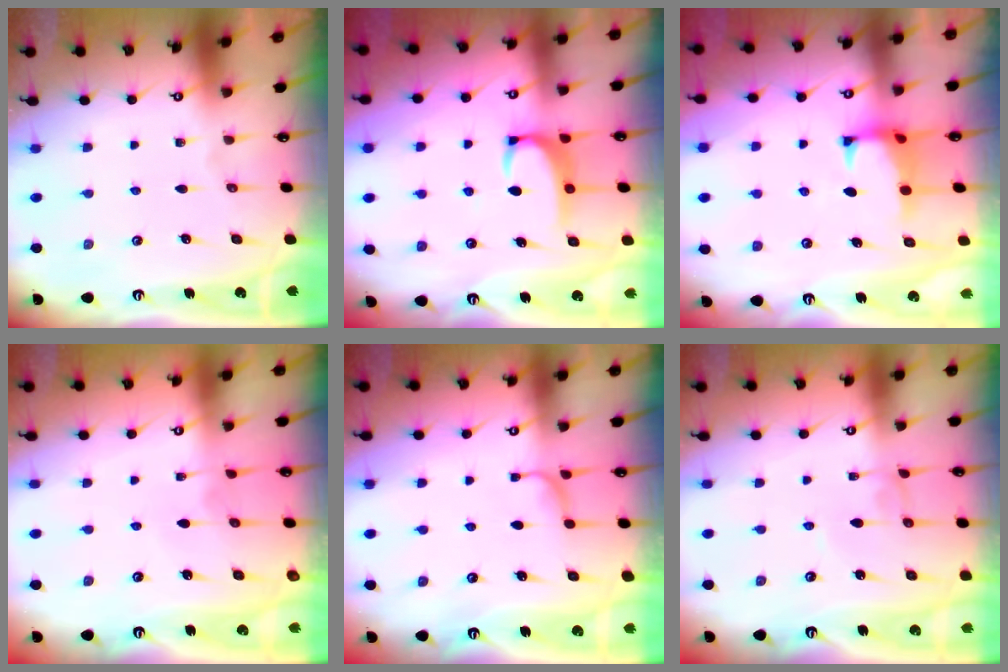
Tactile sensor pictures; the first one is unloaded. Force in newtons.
{"total": 2.9, "press": 2.9, "slide": 0.5}
{"total": 1.5, "press": 1.3, "slide": 0.7}
{"total": 3.2, "press": 3.2, "slide": 0.1}
{"total": 1.9, "press": 1.8, "slide": 0.6}
{"total": 1.1, "press": 1.1, "slide": 0.2}